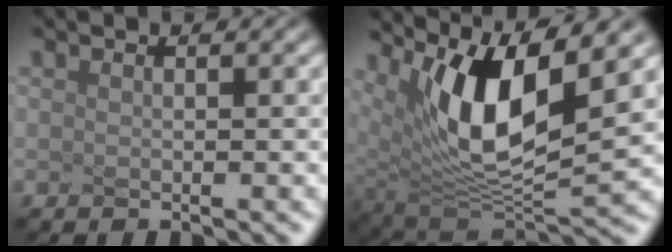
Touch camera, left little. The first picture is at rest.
{"total": 7.4, "force": [2.3, 2.3, 6.6], "torque": [-0.148, -0.030, 0.094]}